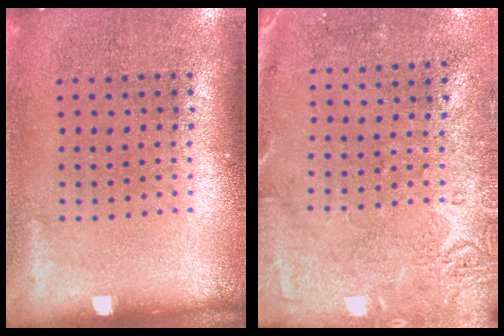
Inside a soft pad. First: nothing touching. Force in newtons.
{"total": 2.7, "press": 2.2, "slide": 1.7}